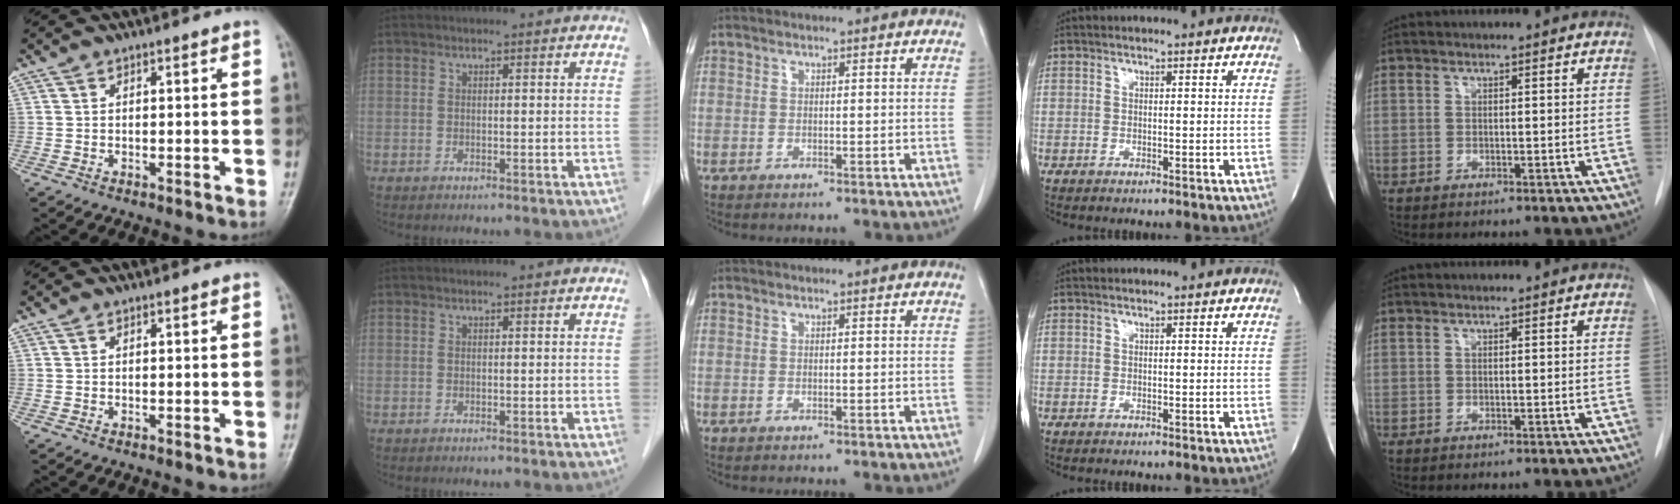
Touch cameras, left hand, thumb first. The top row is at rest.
{}